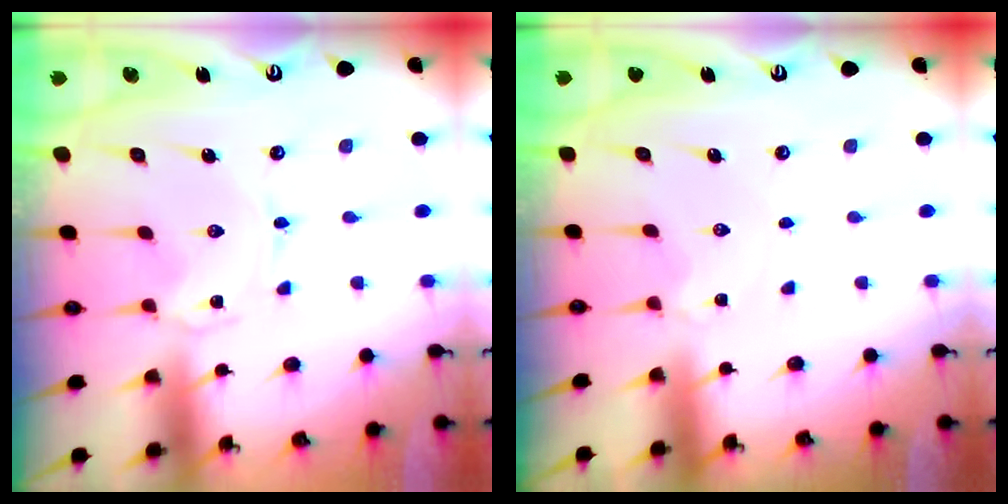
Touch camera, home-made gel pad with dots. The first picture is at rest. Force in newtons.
{"total": 2.7, "press": 2.7, "slide": 0.5}